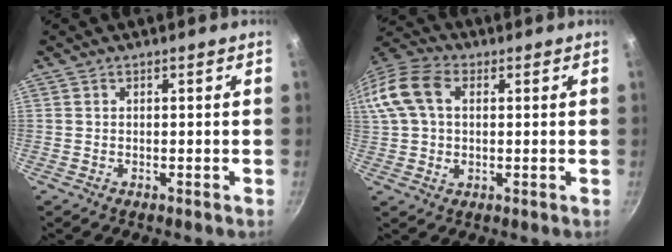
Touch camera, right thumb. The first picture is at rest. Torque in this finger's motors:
{"motor_torque": [0.03, 0.29, 0.47, -0.13, 0.34]}